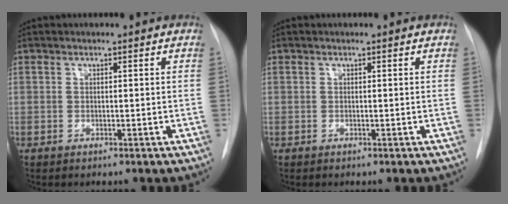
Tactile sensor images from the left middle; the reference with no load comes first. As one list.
[{"total": 0.0}]